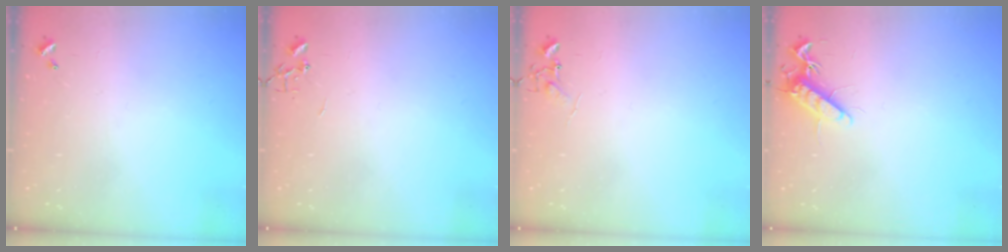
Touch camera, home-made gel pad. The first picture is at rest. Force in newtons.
{"total": 0.0}
{"total": 5.2, "press": 5.2, "slide": 0.6}
{"total": 11.3, "press": 11.3, "slide": 0.7}